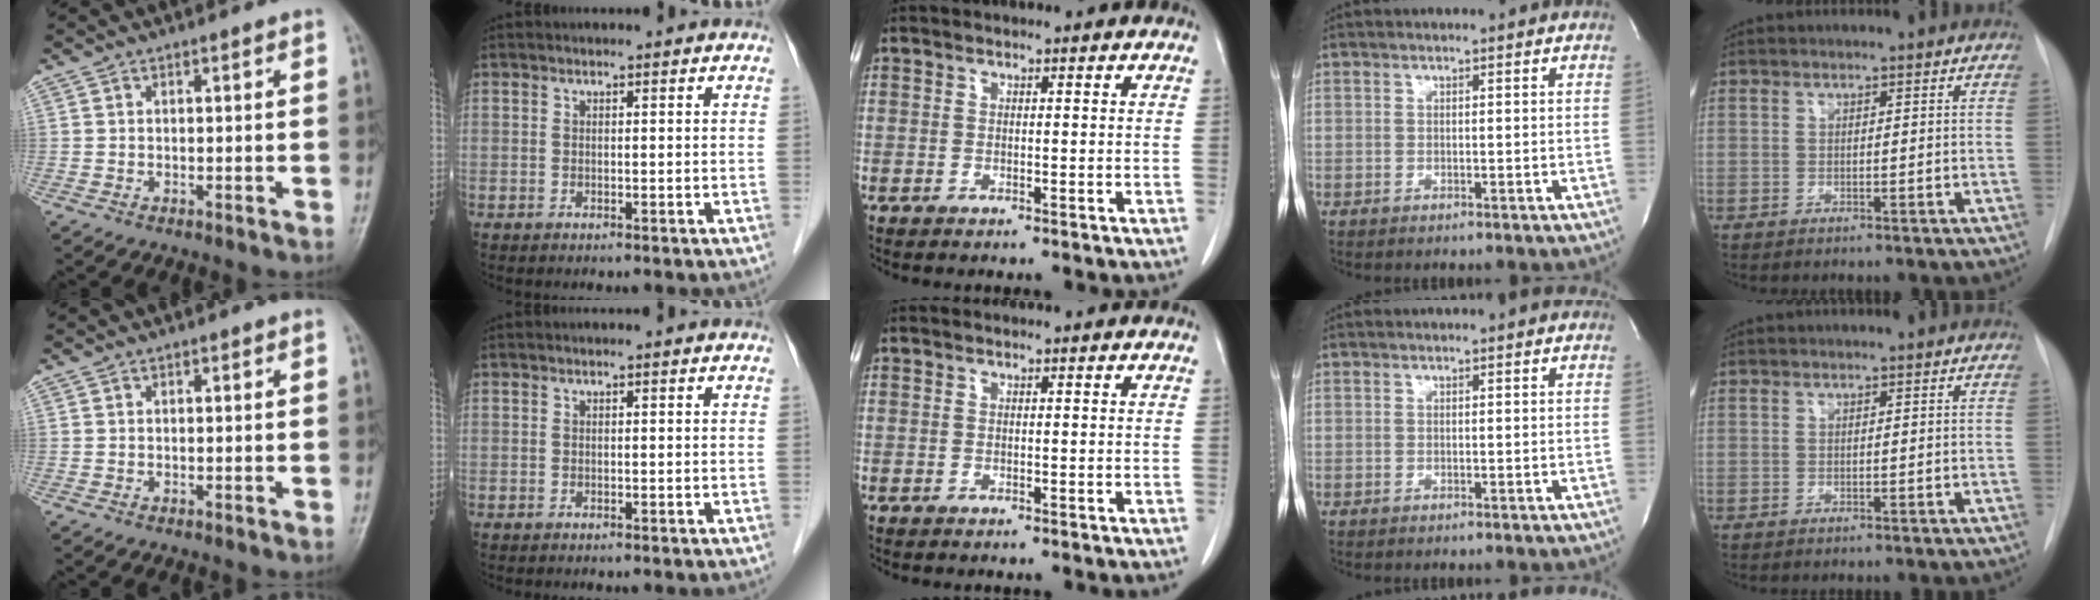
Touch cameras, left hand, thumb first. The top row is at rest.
{}